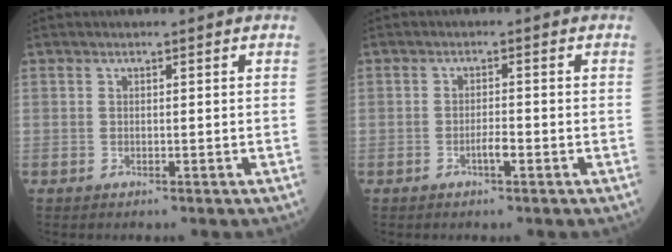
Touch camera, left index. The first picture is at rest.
{"total": 1.7, "force": [-0.9, 0.2, 1.4], "torque": [-0.026, 0.001, -0.016]}